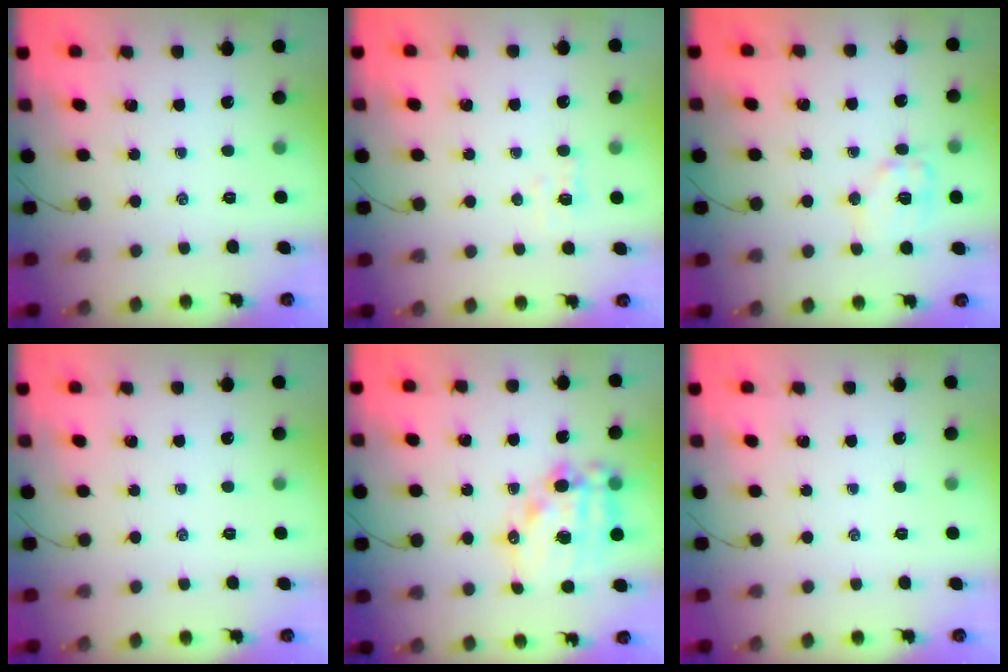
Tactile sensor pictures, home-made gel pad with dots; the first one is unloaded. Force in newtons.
{"total": 2.9, "press": 2.8, "slide": 1.0}
{"total": 10.1, "press": 10.0, "slide": 1.2}
{"total": 0.0}
{"total": 16.0, "press": 15.6, "slide": 3.5}
{"total": 0.0}